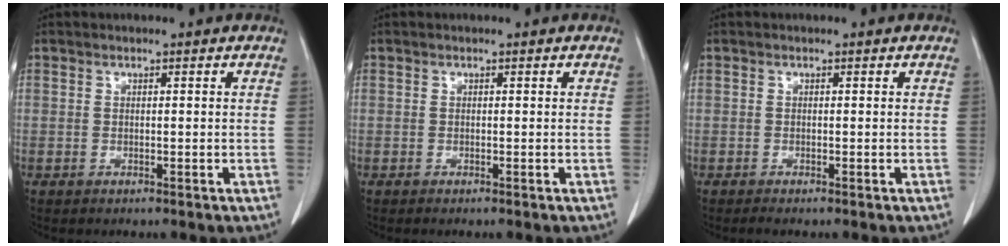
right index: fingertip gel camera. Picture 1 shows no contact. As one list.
[{"total": 0.0}, {"total": 0.7, "force": [-0.6, -0.1, 0.4], "torque": [-0.008, -0.002, -0.012]}]